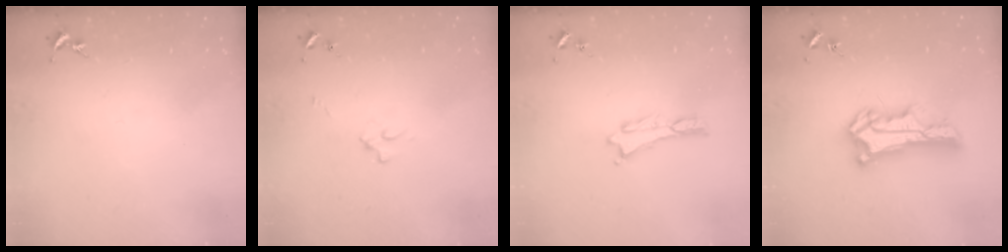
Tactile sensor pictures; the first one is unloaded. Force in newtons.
{"total": 2.5, "press": 2.5, "slide": 0.3}
{"total": 0.0}
{"total": 10.7, "press": 10.6, "slide": 1.0}